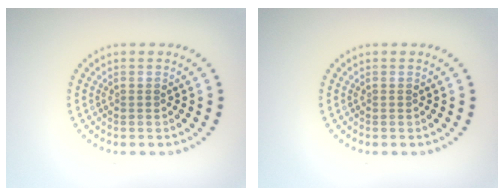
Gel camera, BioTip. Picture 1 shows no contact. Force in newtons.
{"total": 0.0}